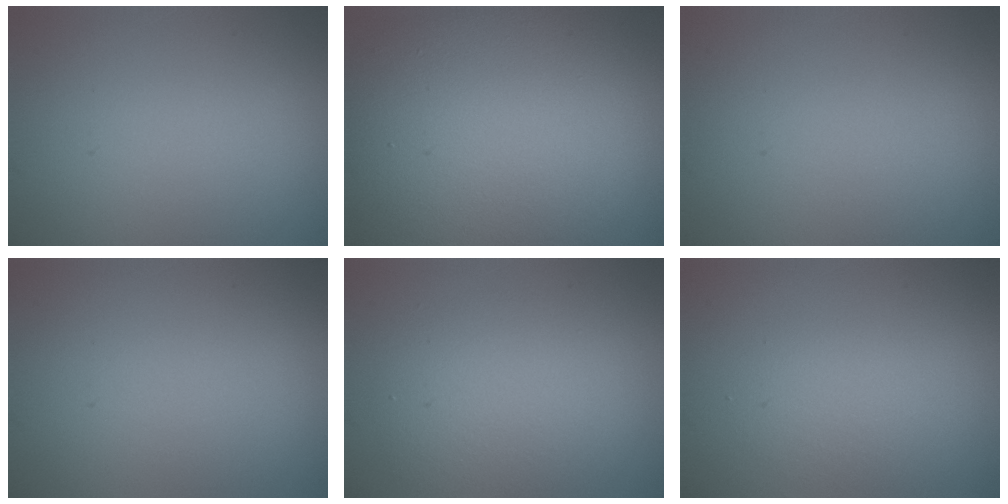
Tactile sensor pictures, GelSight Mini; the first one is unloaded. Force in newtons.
{"total": 15.4, "press": 15.4, "slide": 0.8}
{"total": 0.0}
{"total": 0.0}
{"total": 4.0, "press": 4.0, "slide": 0.3}
{"total": 1.9, "press": 1.9, "slide": 0.1}